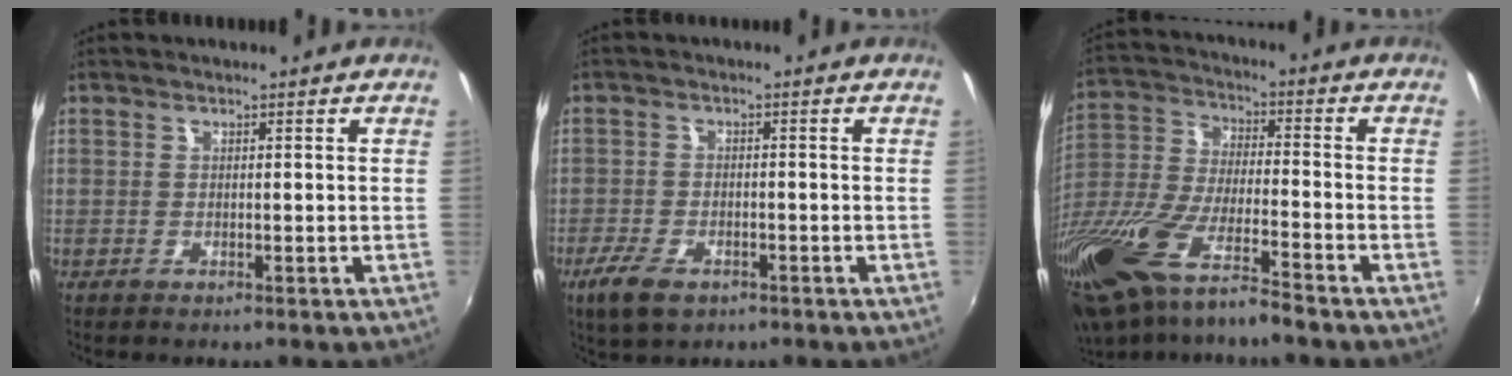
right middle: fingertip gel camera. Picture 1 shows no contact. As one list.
[{"total": 6.3, "force": [-3.8, 3.0, 3.9], "torque": [-0.100, -0.015, -0.069]}, {"total": 22.0, "force": [-15.4, 4.9, 14.9], "torque": [-0.316, -0.050, -0.288]}]